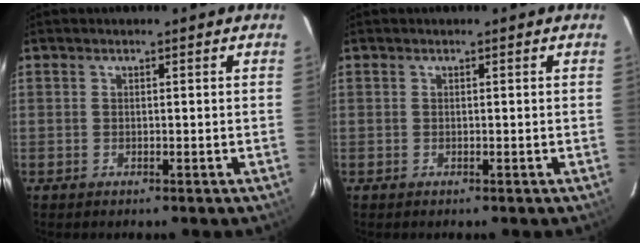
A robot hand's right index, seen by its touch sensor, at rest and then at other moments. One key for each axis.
{"total": 0.0}